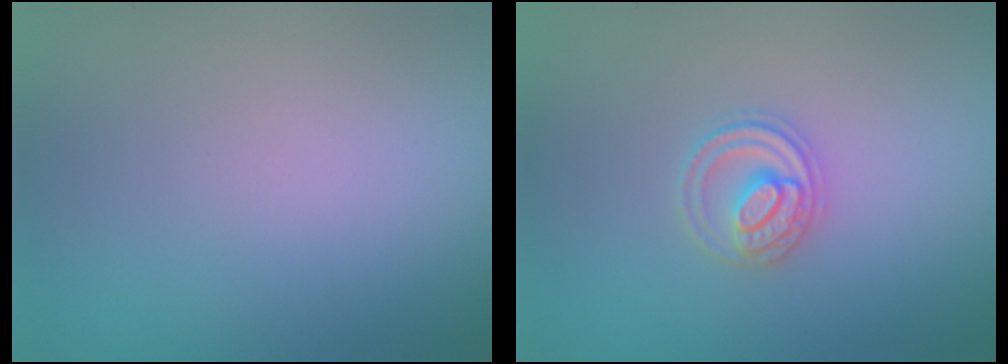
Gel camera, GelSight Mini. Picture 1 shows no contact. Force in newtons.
{"total": 2.8, "press": 2.8, "slide": 0.3}